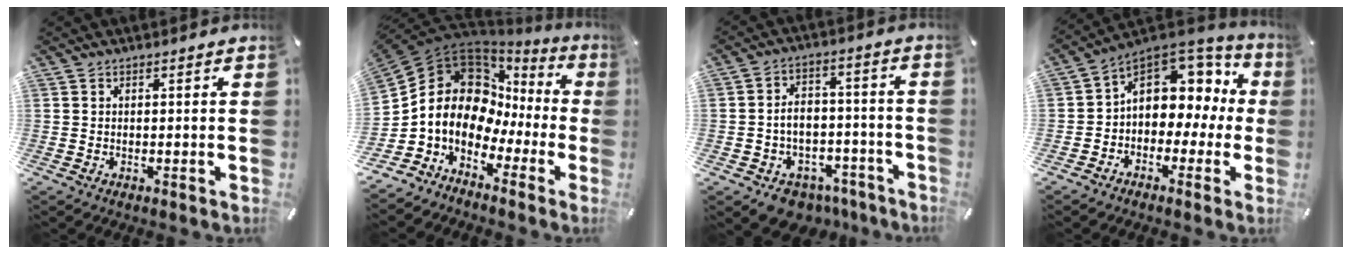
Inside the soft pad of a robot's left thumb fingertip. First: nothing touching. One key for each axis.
{"total": 13.7, "fx": 1.8, "fy": 11.5, "fz": 7.3, "tx": -0.163, "ty": -0.039, "tz": 0.027}
{"total": 7.6, "fx": -3.2, "fy": 6.5, "fz": 2.3, "tx": -0.034, "ty": 0.021, "tz": -0.051}
{"total": 10.0, "fx": 2.9, "fy": 8.2, "fz": 4.8, "tx": -0.078, "ty": -0.022, "tz": 0.058}